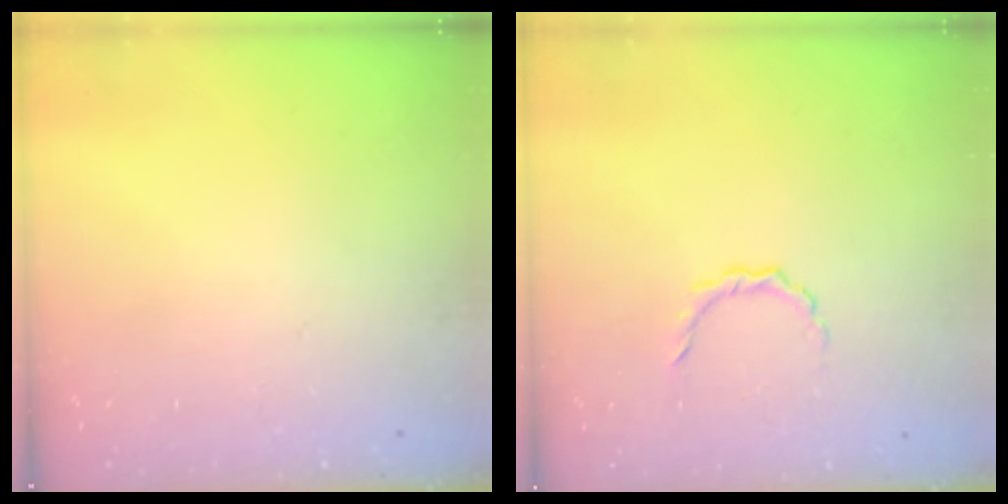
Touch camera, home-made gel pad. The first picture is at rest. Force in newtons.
{"total": 4.1, "press": 3.9, "slide": 1.2}